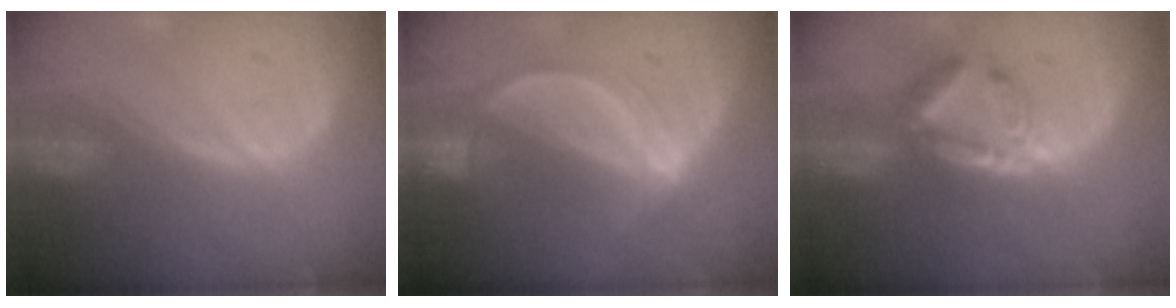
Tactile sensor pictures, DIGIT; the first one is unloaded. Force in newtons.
{"total": 5.3, "press": 4.7, "slide": 2.3}
{"total": 5.9, "press": 5.6, "slide": 1.7}